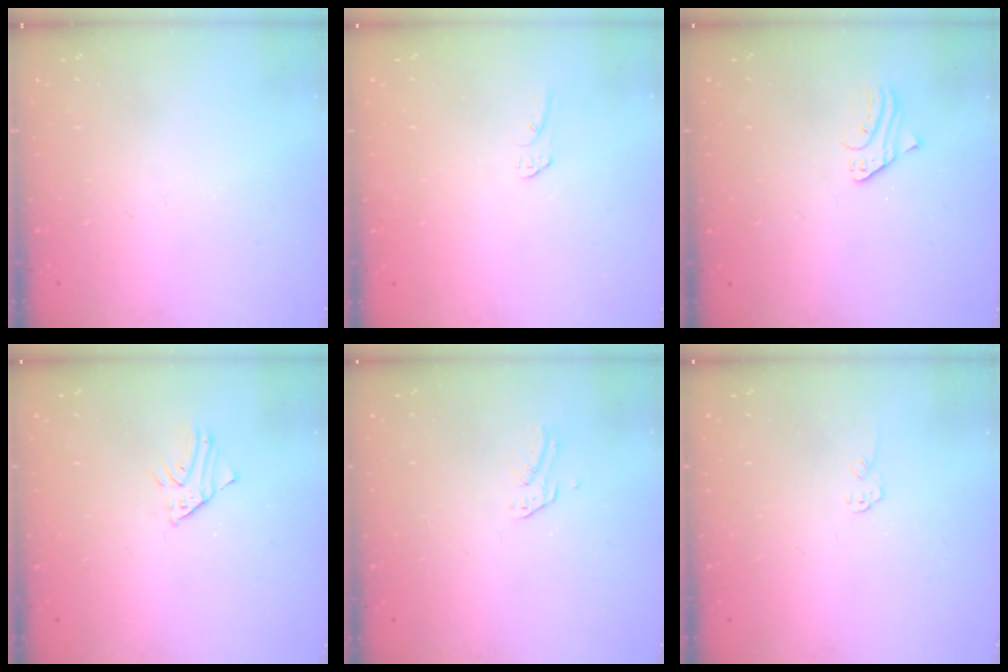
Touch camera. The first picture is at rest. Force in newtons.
{"total": 4.3, "press": 4.3, "slide": 0.2}
{"total": 1.9, "press": 1.9, "slide": 0.3}
{"total": 1.3, "press": 1.3, "slide": 0.1}
{"total": 2.7, "press": 2.7, "slide": 0.1}
{"total": 4.3, "press": 4.3, "slide": 0.1}